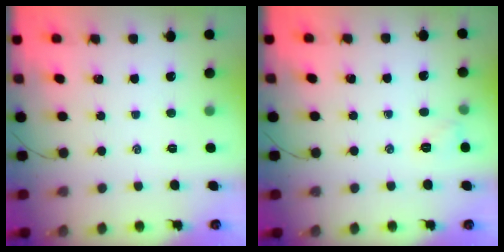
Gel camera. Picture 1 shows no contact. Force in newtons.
{"total": 5.3, "press": 5.1, "slide": 1.6}